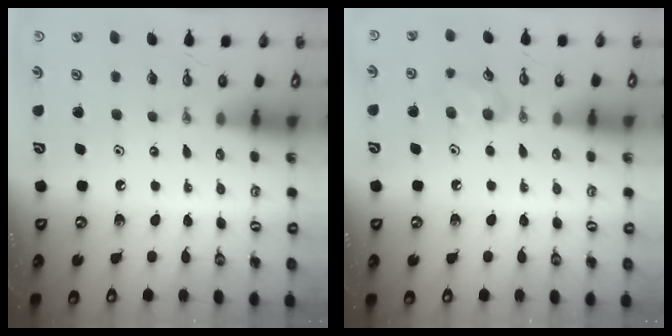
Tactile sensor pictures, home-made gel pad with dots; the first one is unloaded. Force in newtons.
{"total": 7.3, "press": 7.2, "slide": 1.2}